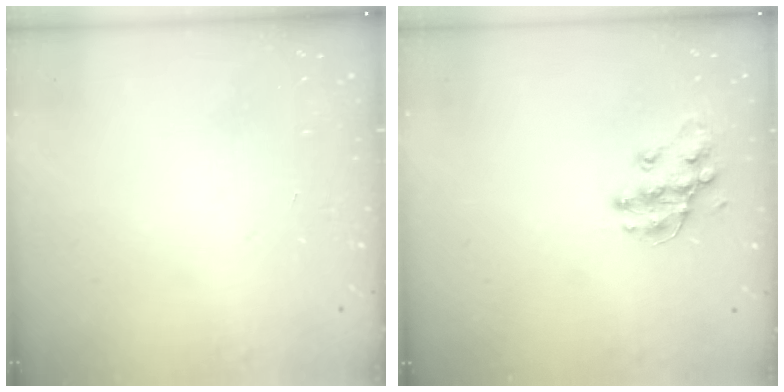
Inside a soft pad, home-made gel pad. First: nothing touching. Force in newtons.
{"total": 11.3, "press": 11.3, "slide": 0.2}